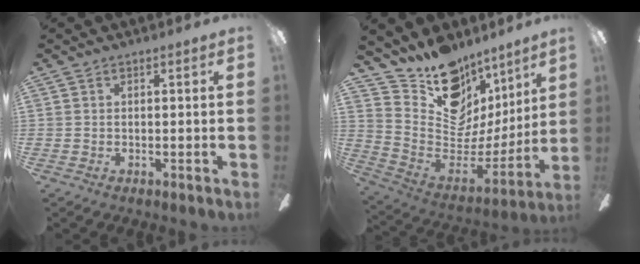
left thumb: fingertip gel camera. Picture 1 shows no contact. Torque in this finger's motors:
{"motor_torque": [0.18, 0.10, -0.70, -0.31, -0.01]}